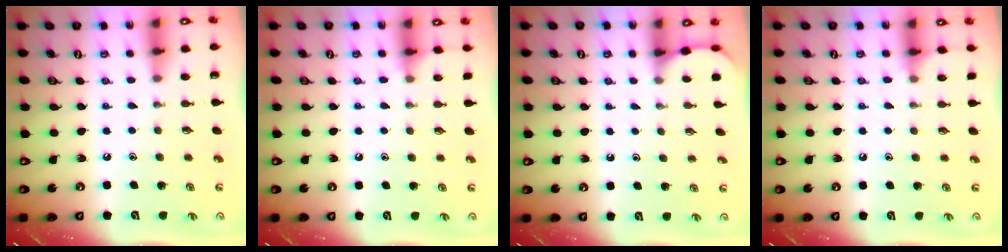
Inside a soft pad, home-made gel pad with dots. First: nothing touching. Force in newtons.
{"total": 5.2, "press": 5.1, "slide": 0.7}
{"total": 1.8, "press": 1.8, "slide": 0.2}
{"total": 5.2, "press": 5.1, "slide": 0.7}